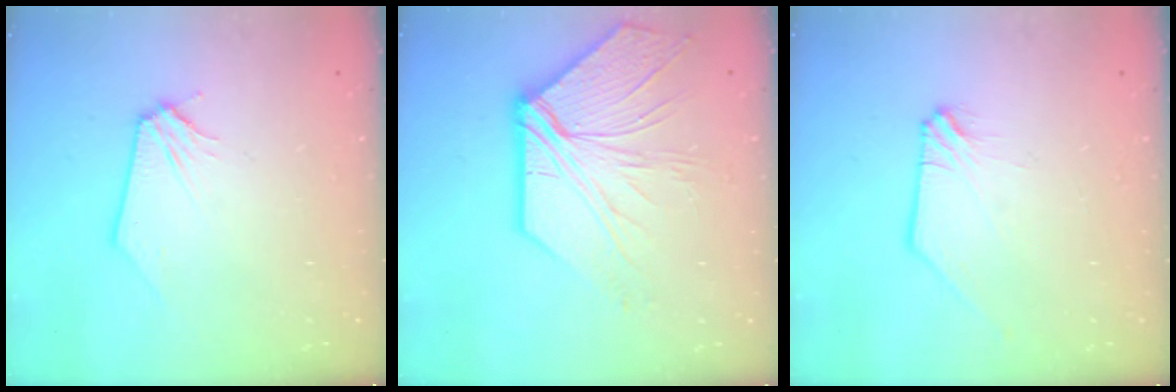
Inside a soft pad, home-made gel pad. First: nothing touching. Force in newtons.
{"total": 15.1, "press": 15.0, "slide": 1.4}
{"total": 0.5, "press": 0.5, "slide": 0.2}